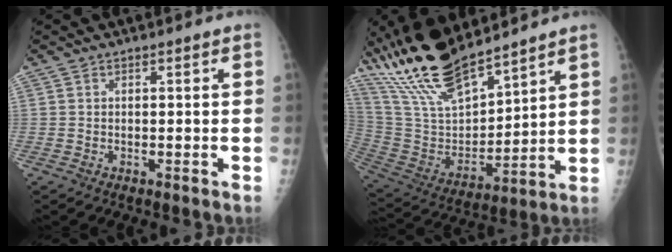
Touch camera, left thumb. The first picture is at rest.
{"total": 20.2, "force": [16.6, 5.4, 10.1], "torque": [-0.165, -0.076, 0.327]}